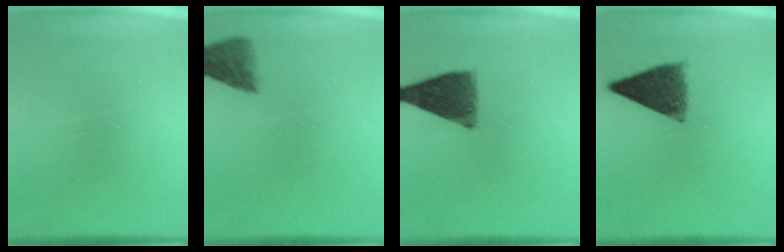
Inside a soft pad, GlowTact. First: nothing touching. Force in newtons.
{"total": 5.0}
{"total": 8.7}
{"total": 8.5}